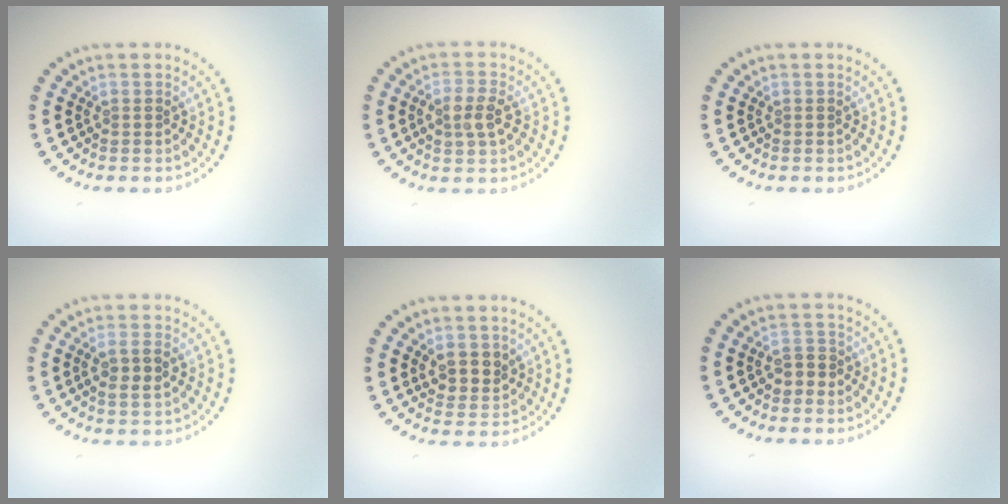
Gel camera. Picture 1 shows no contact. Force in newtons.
{"total": 2.5, "press": 2.4, "slide": 0.6}
{"total": 0.0}
{"total": 2.4, "press": 2.3, "slide": 0.5}
{"total": 2.7, "press": 2.5, "slide": 1.1}
{"total": 1.8, "press": 1.7, "slide": 0.5}